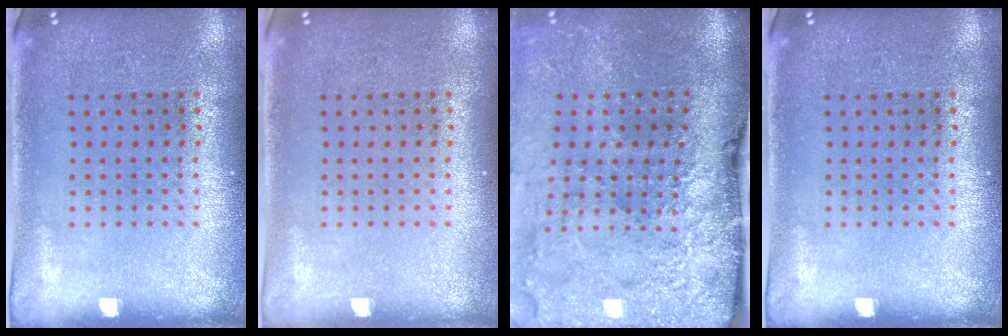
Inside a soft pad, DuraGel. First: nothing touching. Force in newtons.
{"total": 0.0}
{"total": 5.1, "press": 3.8, "slide": 3.3}
{"total": 0.0}